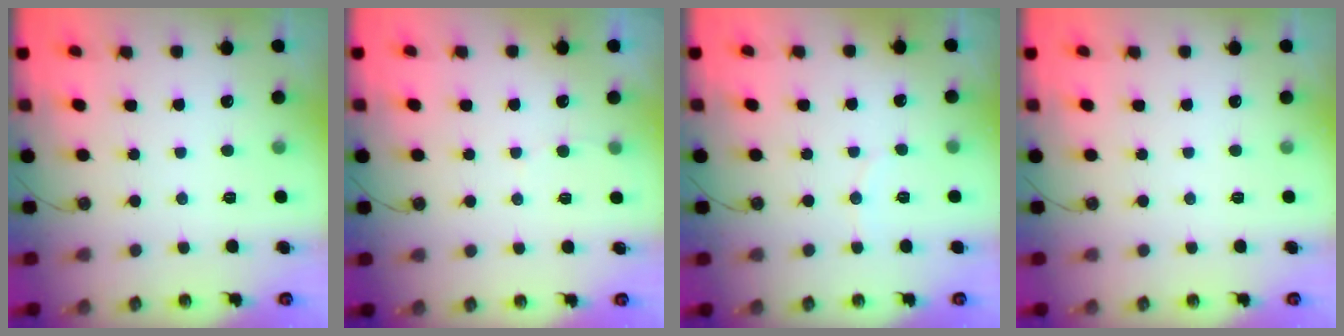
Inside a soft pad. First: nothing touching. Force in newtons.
{"total": 2.3, "press": 2.3, "slide": 0.3}
{"total": 3.1, "press": 3.1, "slide": 0.2}
{"total": 0.0}